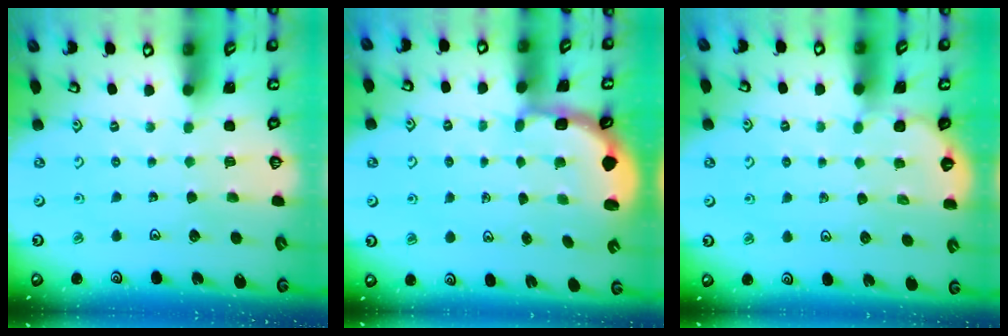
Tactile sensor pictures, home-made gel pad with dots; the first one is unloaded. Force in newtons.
{"total": 2.5, "press": 2.2, "slide": 1.1}
{"total": 3.2, "press": 3.2, "slide": 0.2}